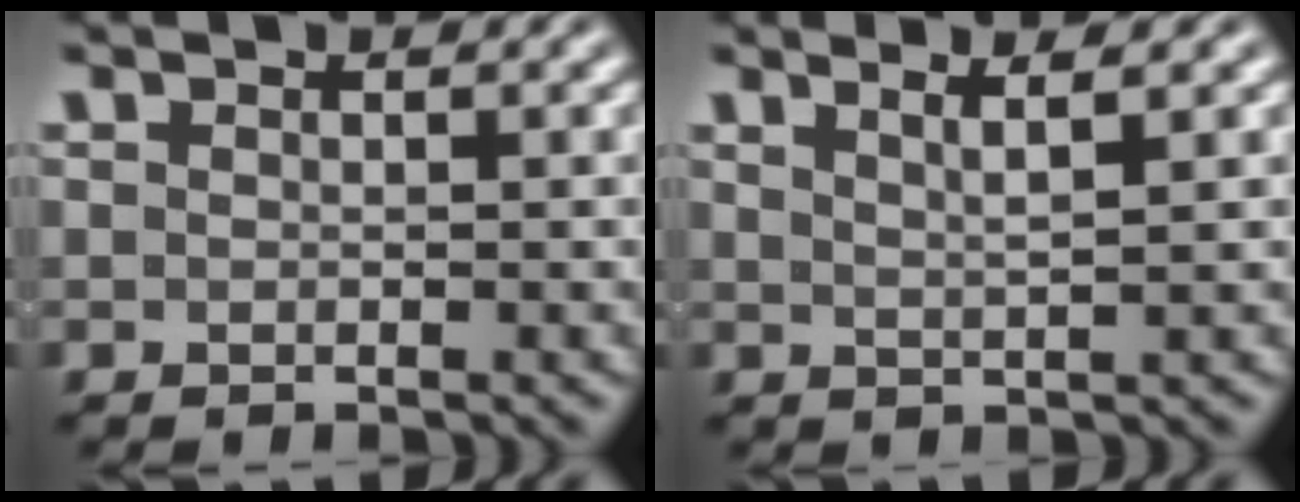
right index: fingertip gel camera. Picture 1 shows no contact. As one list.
[{"total": 2.7, "force": [1.8, -0.7, 1.9], "torque": [-0.019, -0.002, 0.038]}]